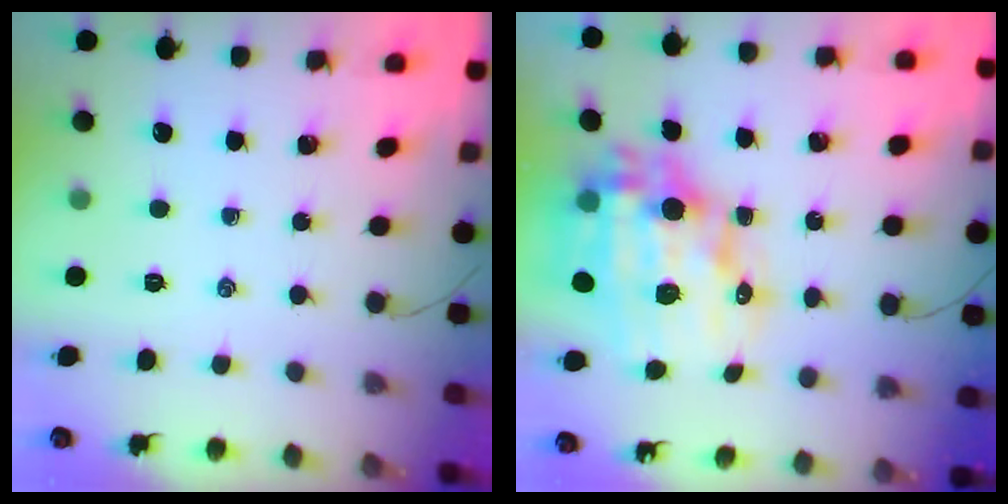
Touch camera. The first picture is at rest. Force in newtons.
{"total": 19.0, "press": 18.5, "slide": 4.4}